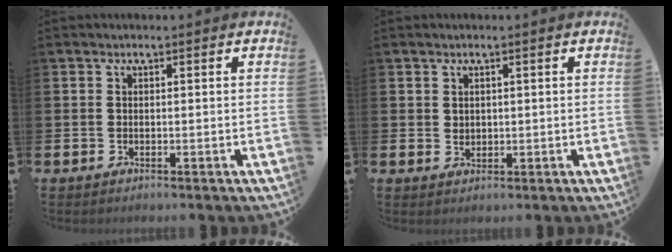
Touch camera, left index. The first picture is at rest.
{"total": 1.4, "force": [1.1, 0.8, 0.3], "torque": [0.006, 0.000, 0.017]}